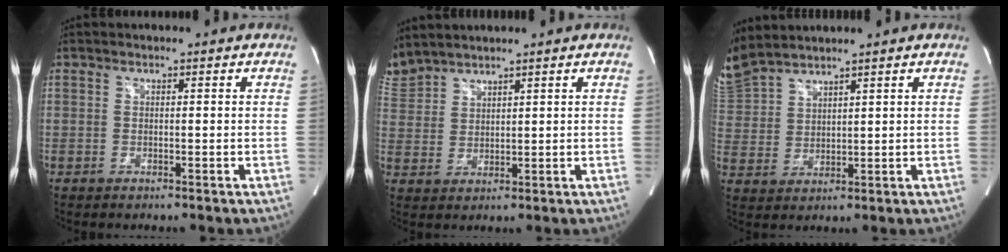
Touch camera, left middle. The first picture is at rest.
{"total": 5.9, "force": [5.7, 1.0, 1.0], "torque": [-0.042, 0.017, 0.125]}
{"total": 8.8, "force": [8.3, 1.1, 2.7], "torque": [-0.082, 0.014, 0.183]}